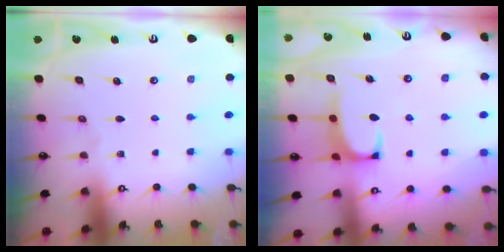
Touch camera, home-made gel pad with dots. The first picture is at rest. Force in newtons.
{"total": 2.0, "press": 1.7, "slide": 1.0}